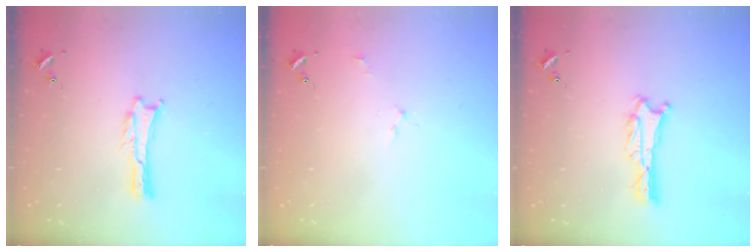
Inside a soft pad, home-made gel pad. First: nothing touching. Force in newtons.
{"total": 2.2, "press": 2.2, "slide": 0.2}
{"total": 0.7, "press": 0.7, "slide": 0.1}